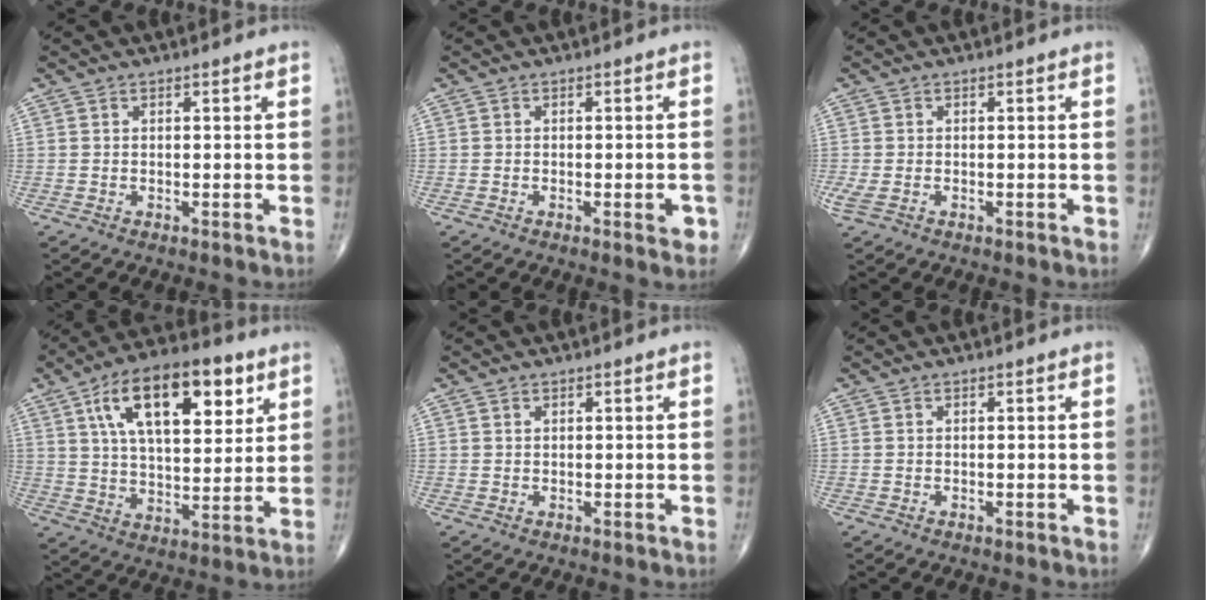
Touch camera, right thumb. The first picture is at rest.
{"total": 2.7, "force": [-0.9, 0.9, 2.4], "torque": [-0.022, 0.000, -0.012]}
{"total": 2.5, "force": [-0.8, 1.4, 1.9], "torque": [-0.054, 0.002, -0.012]}
{"total": 20.3, "force": [8.6, 9.5, 15.7], "torque": [-0.227, -0.019, 0.142]}
{"total": 0.5, "force": [0.4, 0.3, 0.2], "torque": [-0.001, -0.002, 0.005]}
{"total": 0.0}